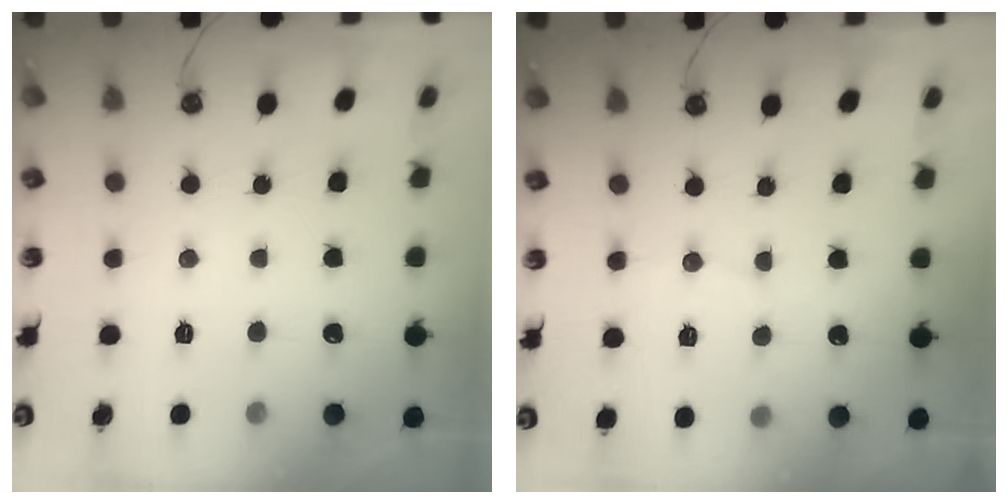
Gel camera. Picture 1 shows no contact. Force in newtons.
{"total": 3.6, "press": 3.6, "slide": 0.6}